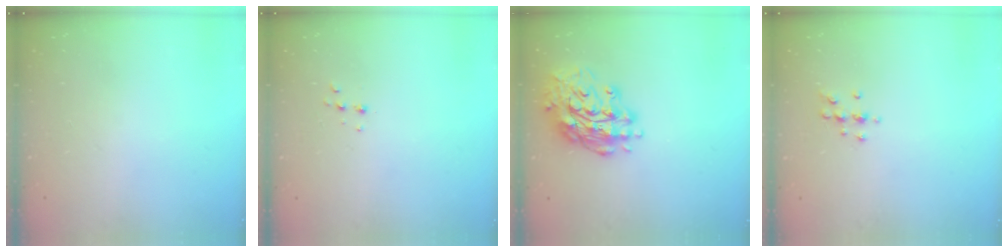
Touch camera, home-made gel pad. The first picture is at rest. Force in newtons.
{"total": 4.7, "press": 4.6, "slide": 0.8}
{"total": 16.6, "press": 16.6, "slide": 1.6}
{"total": 4.9, "press": 4.8, "slide": 0.7}